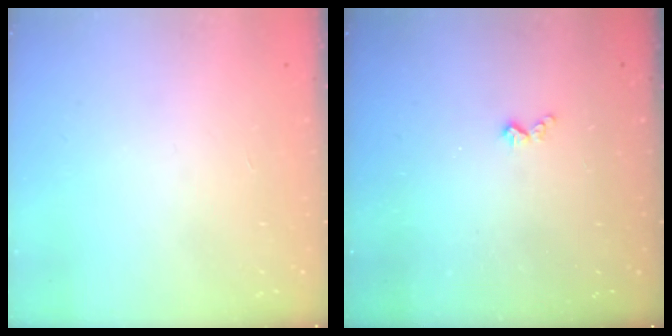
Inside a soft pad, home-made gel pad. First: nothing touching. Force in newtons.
{"total": 3.6, "press": 3.6, "slide": 0.5}